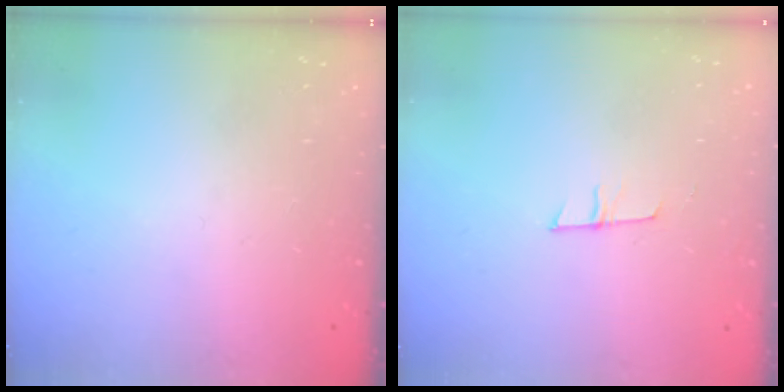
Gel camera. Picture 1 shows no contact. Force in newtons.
{"total": 5.5, "press": 5.5, "slide": 0.3}